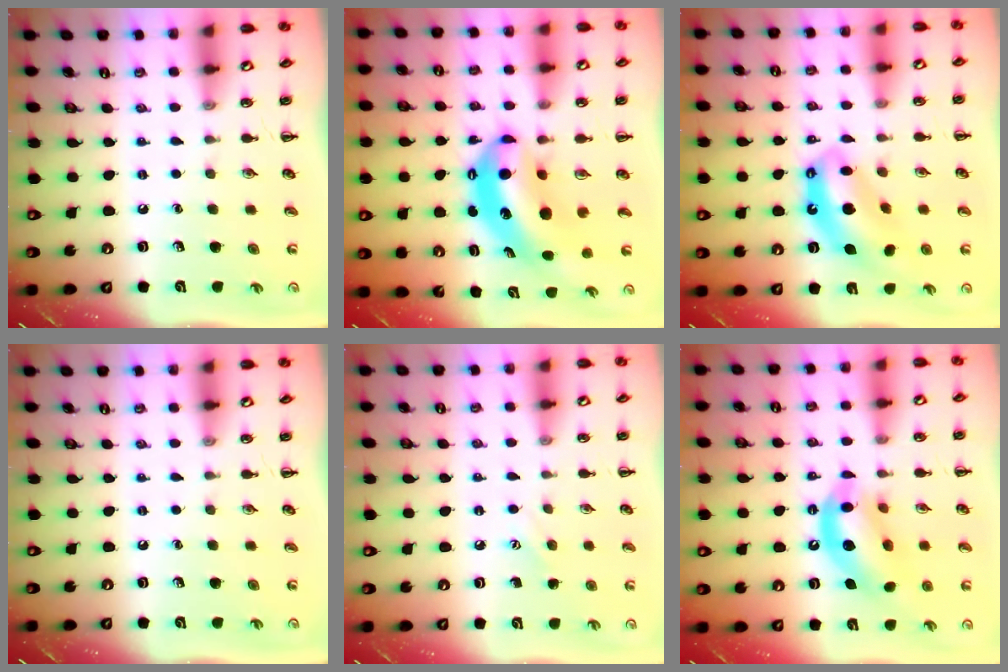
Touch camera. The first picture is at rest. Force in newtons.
{"total": 9.6, "press": 9.3, "slide": 2.3}
{"total": 11.3, "press": 10.9, "slide": 3.0}
{"total": 0.0}
{"total": 4.9, "press": 4.7, "slide": 1.2}
{"total": 13.4, "press": 12.9, "slide": 3.4}